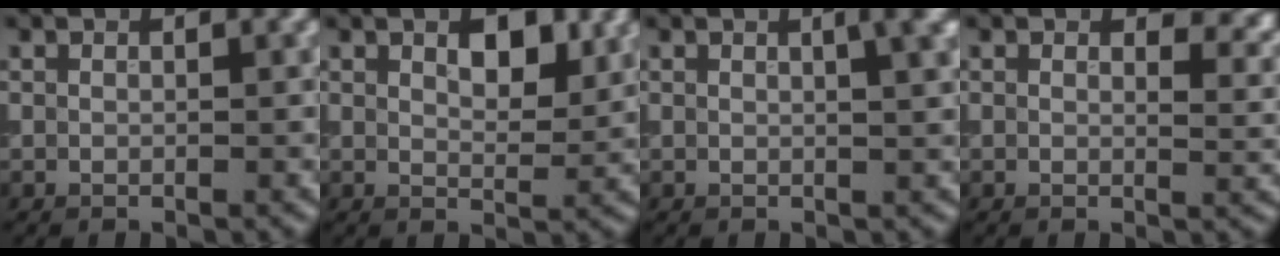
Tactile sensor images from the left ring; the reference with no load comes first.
{"total": 3.7, "force": [1.7, 1.7, 2.8], "torque": [-0.039, 0.002, 0.029]}
{"total": 2.6, "force": [1.1, 0.6, 2.3], "torque": [-0.021, 0.005, 0.013]}
{"total": 3.4, "force": [1.9, 1.7, 2.1], "torque": [-0.025, -0.005, 0.022]}